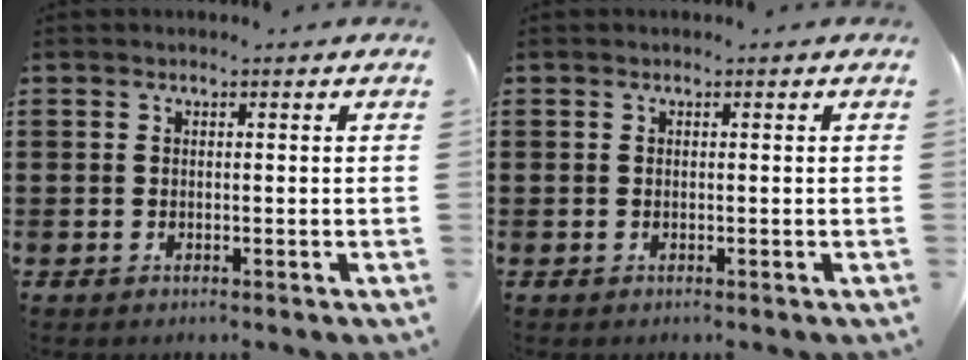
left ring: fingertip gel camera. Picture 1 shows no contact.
{"total": 0.0}